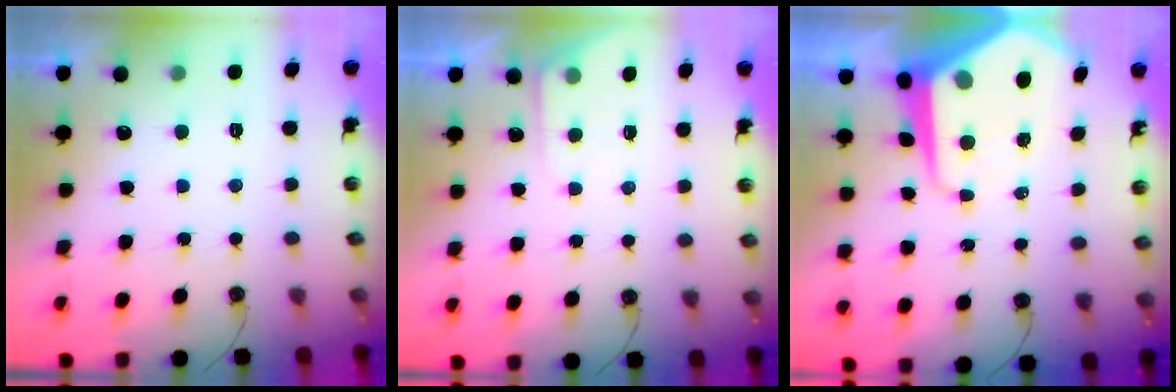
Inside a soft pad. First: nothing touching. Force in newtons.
{"total": 4.0, "press": 3.9, "slide": 0.6}
{"total": 13.7, "press": 13.7, "slide": 1.1}